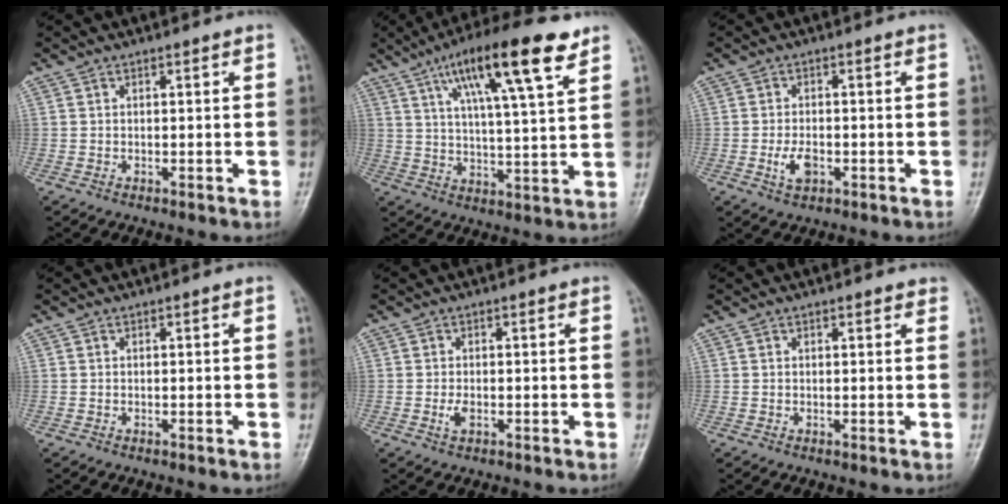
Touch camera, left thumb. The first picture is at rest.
{"total": 17.1, "force": [9.4, 3.5, 13.8], "torque": [-0.214, -0.023, 0.152]}
{"total": 3.7, "force": [-1.2, 2.1, 2.8], "torque": [-0.053, 0.002, -0.019]}
{"total": 0.0}
{"total": 1.9, "force": [-0.4, 1.0, 1.6], "torque": [-0.033, -0.002, -0.008]}
{"total": 1.2, "force": [1.0, 0.5, 0.6], "torque": [-0.001, -0.002, 0.008]}